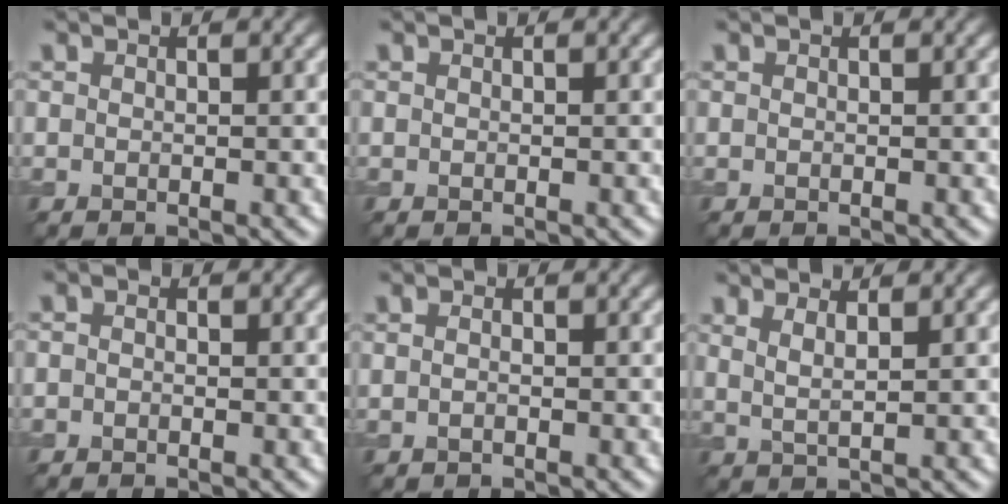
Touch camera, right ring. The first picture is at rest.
{"total": 0.0}
{"total": 0.0}
{"total": 0.6, "force": [-0.2, 0.4, 0.4], "torque": [-0.007, -0.003, -0.007]}
{"total": 0.8, "force": [-0.1, 0.4, 0.7], "torque": [-0.017, -0.003, -0.004]}
{"total": 2.3, "force": [1.3, 0.7, 1.7], "torque": [-0.026, 0.000, 0.022]}